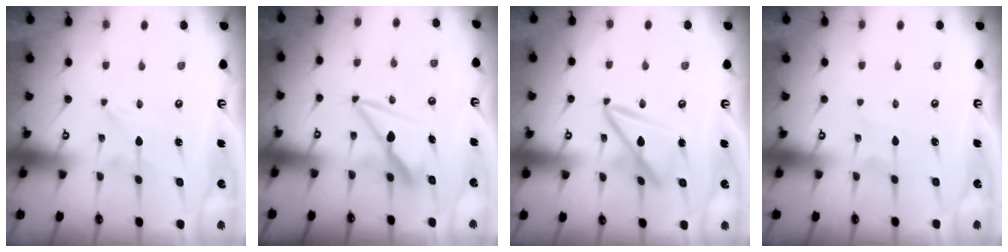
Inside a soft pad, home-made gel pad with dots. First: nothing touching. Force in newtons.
{"total": 7.6, "press": 7.5, "slide": 0.8}
{"total": 10.4, "press": 10.3, "slide": 1.1}
{"total": 1.5, "press": 1.5, "slide": 0.2}